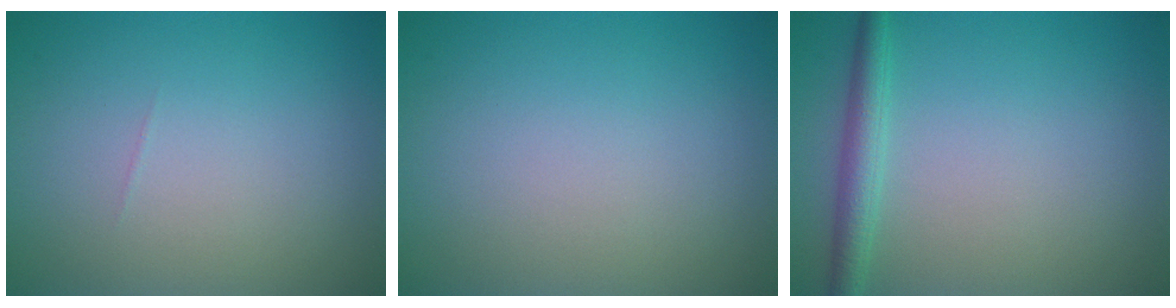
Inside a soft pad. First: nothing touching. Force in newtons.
{"total": 0.0}
{"total": 2.4, "press": 2.4, "slide": 0.0}